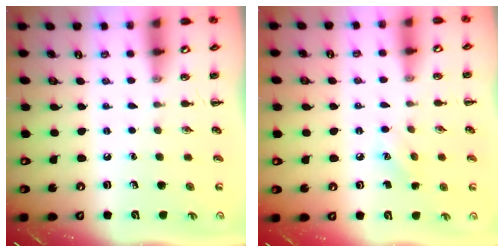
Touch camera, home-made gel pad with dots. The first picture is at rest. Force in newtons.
{"total": 5.7, "press": 5.5, "slide": 1.5}